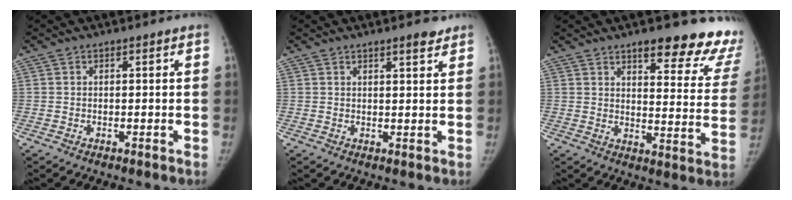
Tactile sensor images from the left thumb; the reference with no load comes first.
{"total": 2.7, "force": [2.1, 0.6, 1.6], "torque": [-0.016, -0.014, 0.028]}
{"total": 20.0, "force": [15.9, 5.6, 10.8], "torque": [-0.088, -0.099, 0.179]}